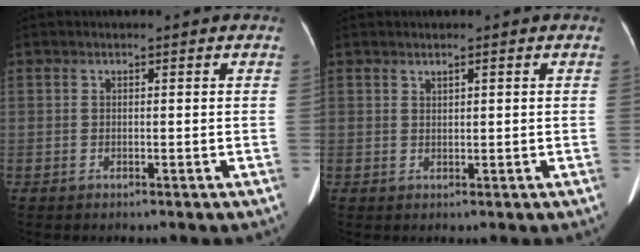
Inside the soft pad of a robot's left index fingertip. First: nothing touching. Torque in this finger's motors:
{"motor_torque": [0.00, 0.00, -0.02, -0.01]}